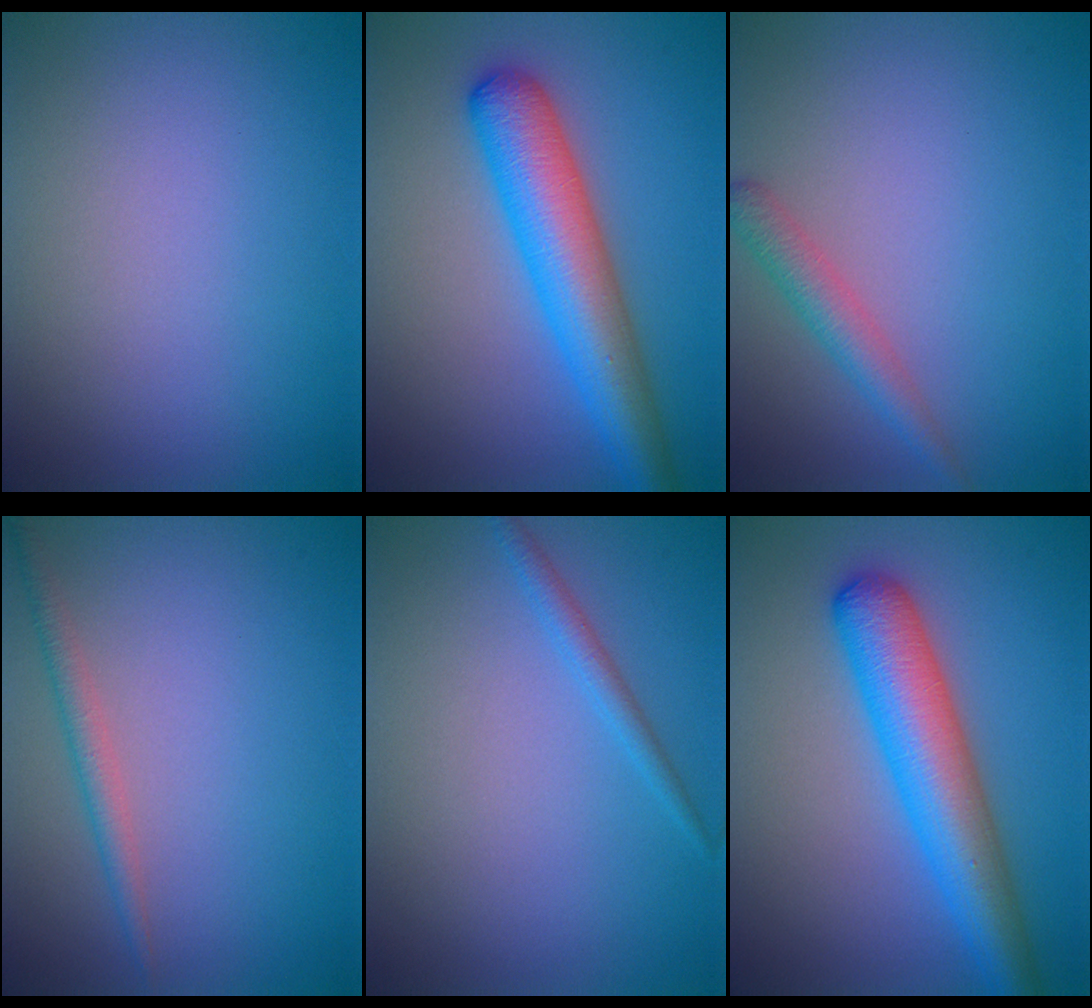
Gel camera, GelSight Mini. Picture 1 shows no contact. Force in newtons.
{"total": 7.4, "press": 7.4, "slide": 0.2}
{"total": 2.5, "press": 2.5, "slide": 0.1}
{"total": 1.8, "press": 1.8, "slide": 0.1}
{"total": 1.5, "press": 1.5, "slide": 0.1}
{"total": 7.4, "press": 7.4, "slide": 0.2}